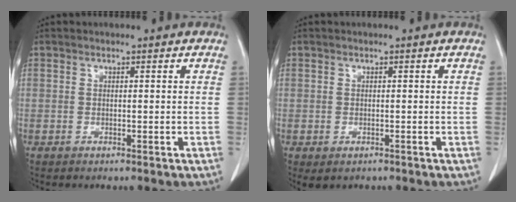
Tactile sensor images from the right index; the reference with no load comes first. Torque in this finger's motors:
{"motor_torque": [0.29, -0.34, 0.11, 0.03]}